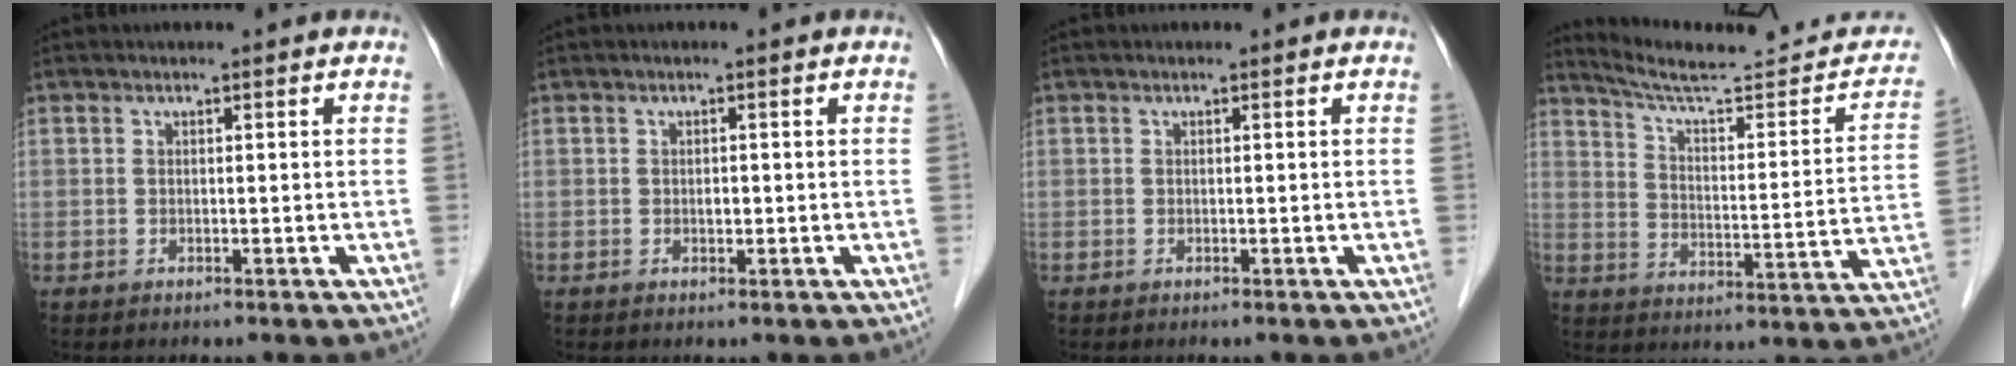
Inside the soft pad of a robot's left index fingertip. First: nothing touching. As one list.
[{"total": 0.9, "force": [-0.4, 0.5, 0.6], "torque": [-0.011, -0.002, -0.005]}, {"total": 0.0}, {"total": 20.0, "force": [18.4, 2.5, 7.5], "torque": [-0.098, -0.031, 0.252]}]